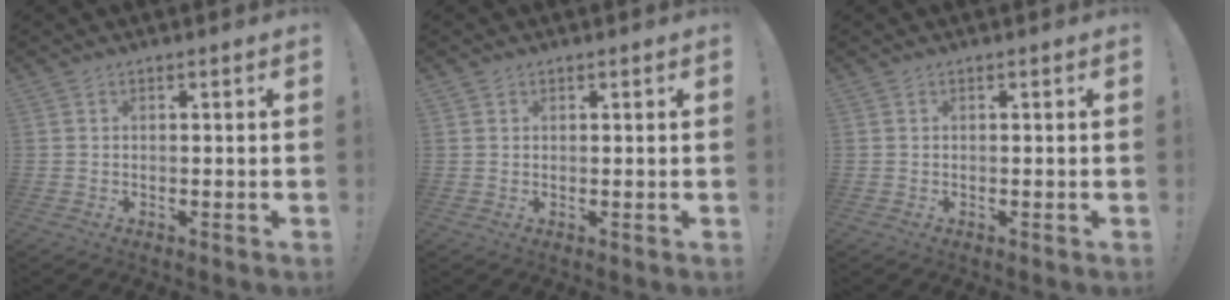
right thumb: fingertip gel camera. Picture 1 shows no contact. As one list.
[{"total": 0.7, "force": [0.5, 0.4, 0.1], "torque": [0.005, -0.003, 0.009]}, {"total": 0.0}]